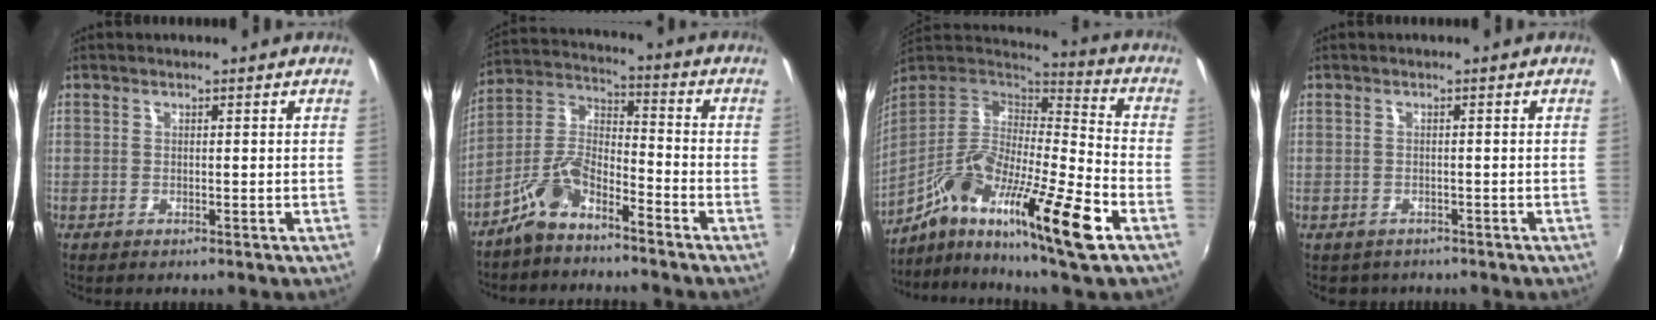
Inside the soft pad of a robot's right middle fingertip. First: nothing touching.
{"total": 8.3, "force": [-5.9, 2.8, 5.2], "torque": [-0.123, 0.022, -0.118]}
{"total": 21.7, "force": [-10.9, 3.1, 18.5], "torque": [-0.323, -0.026, -0.203]}
{"total": 2.1, "force": [-1.5, 1.4, 0.3], "torque": [-0.012, -0.006, -0.020]}